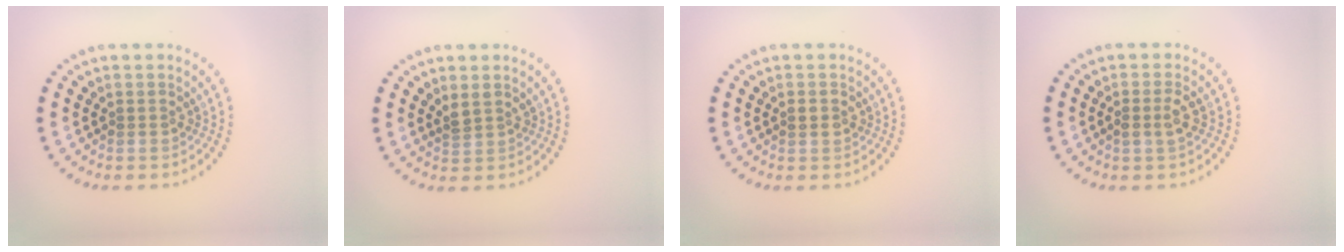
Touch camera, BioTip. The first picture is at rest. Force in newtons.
{"total": 1.1, "press": 1.0, "slide": 0.4}
{"total": 1.5, "press": 1.5, "slide": 0.2}
{"total": 1.5, "press": 1.4, "slide": 0.4}